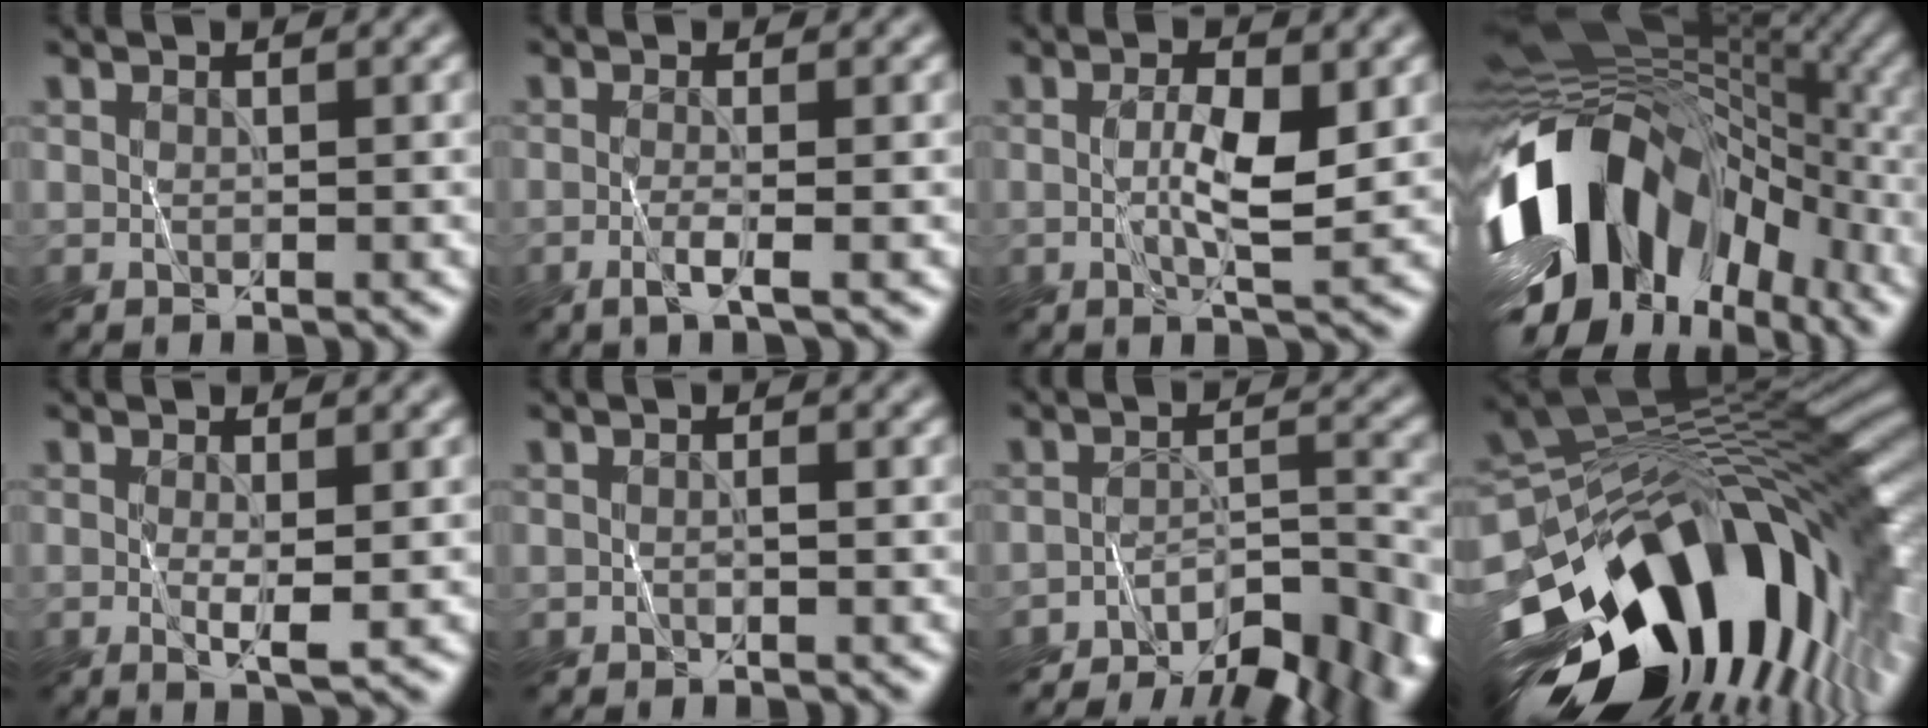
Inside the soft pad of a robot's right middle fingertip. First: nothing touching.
{"total": 1.7, "force": [-0.7, 0.2, 1.5], "torque": [-0.022, 0.008, -0.022]}
{"total": 3.6, "force": [0.0, 0.6, 3.6], "torque": [-0.067, 0.003, 0.000]}
{"total": 16.4, "force": [-3.7, 10.7, 11.8], "torque": [-0.227, 0.000, -0.068]}
{"total": 1.9, "force": [0.0, 0.3, 1.9], "torque": [-0.037, -0.005, 0.003]}
{"total": 0.0}
{"total": 11.1, "force": [-9.2, 3.4, 5.2], "torque": [-0.070, -0.011, -0.116]}
{"total": 17.6, "force": [-5.1, 9.5, 13.9], "torque": [-0.234, 0.003, -0.095]}